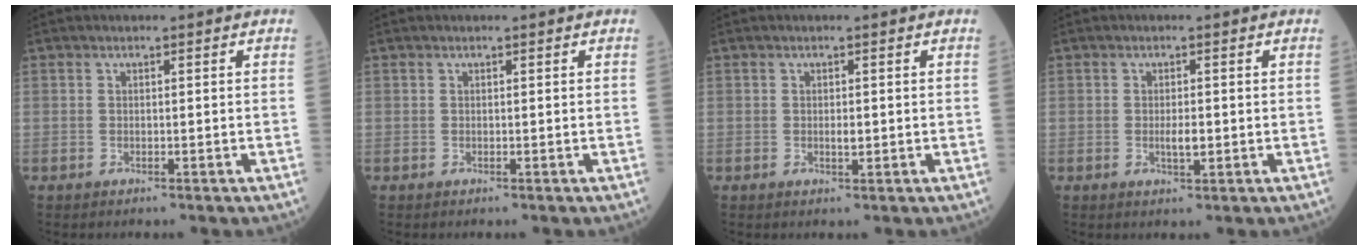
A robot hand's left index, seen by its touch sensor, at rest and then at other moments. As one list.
[{"total": 0.0}, {"total": 1.1, "force": [0.0, 0.4, 1.0], "torque": [-0.019, -0.001, 0.002]}, {"total": 2.1, "force": [-0.2, 0.6, 2.0], "torque": [-0.039, -0.001, -0.002]}]